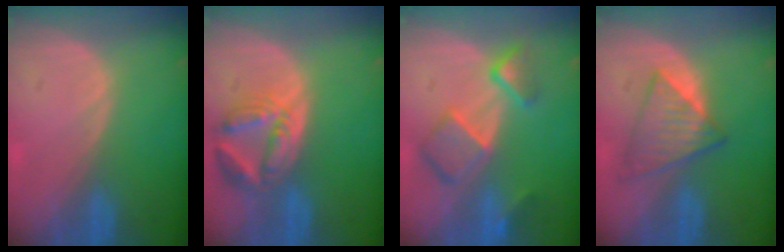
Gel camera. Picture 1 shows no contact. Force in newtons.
{"total": 8.1, "press": 7.2, "slide": 3.7}
{"total": 7.8, "press": 6.8, "slide": 3.9}
{"total": 6.1, "press": 6.1, "slide": 0.3}